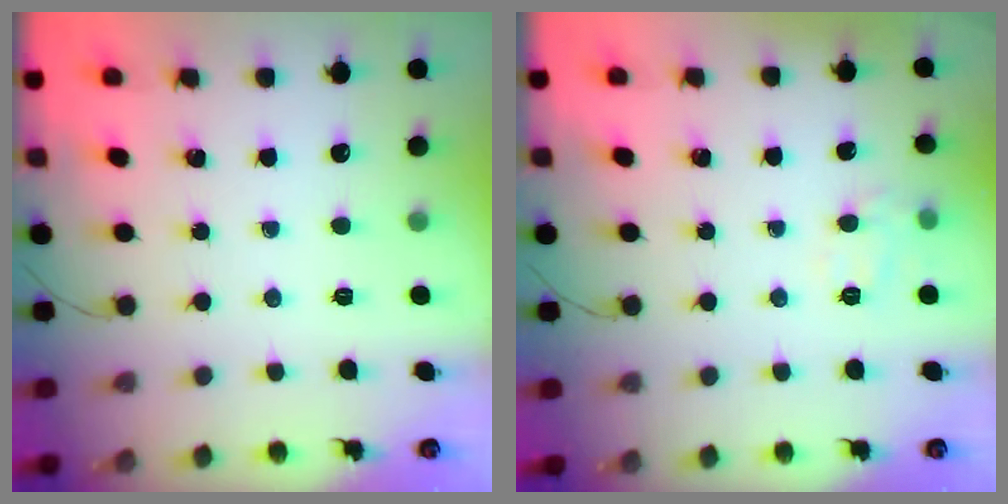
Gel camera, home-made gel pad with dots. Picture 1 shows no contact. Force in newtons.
{"total": 7.8, "press": 7.7, "slide": 1.1}